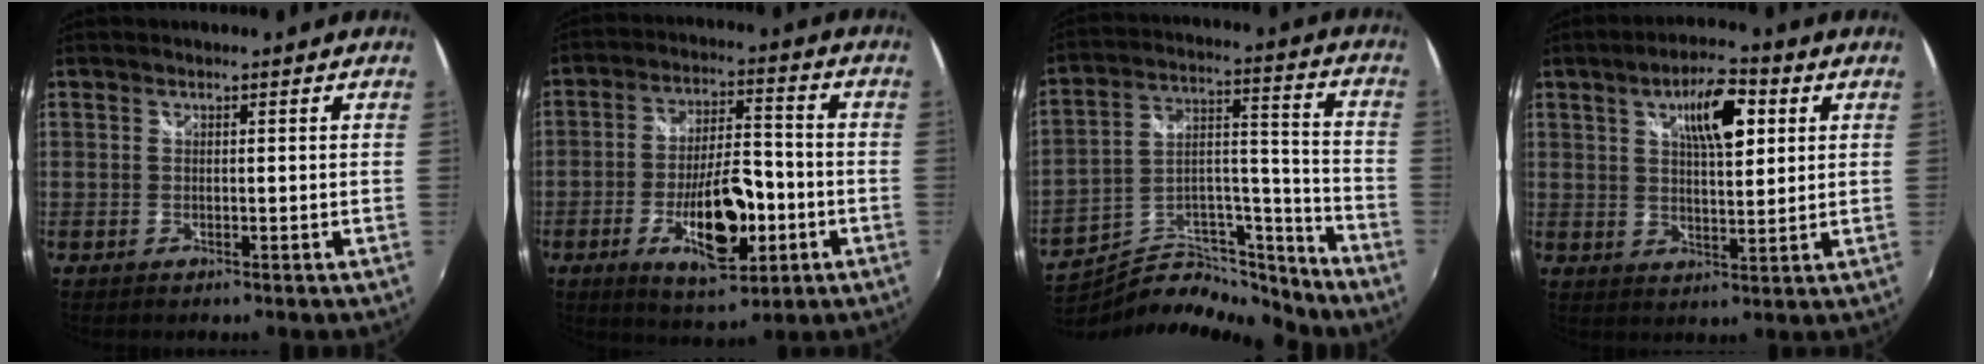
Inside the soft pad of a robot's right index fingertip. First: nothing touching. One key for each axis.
{"total": 14.8, "fx": -5.1, "fy": 5.7, "fz": 12.6, "tx": -0.221, "ty": 0.001, "tz": -0.075}
{"total": 17.3, "fx": -15.6, "fy": 5.4, "fz": 5.4, "tx": -0.083, "ty": 0.041, "tz": -0.257}
{"total": 9.9, "fx": 3.7, "fy": 3.5, "fz": 8.5, "tx": -0.135, "ty": 0.017, "tz": 0.061}